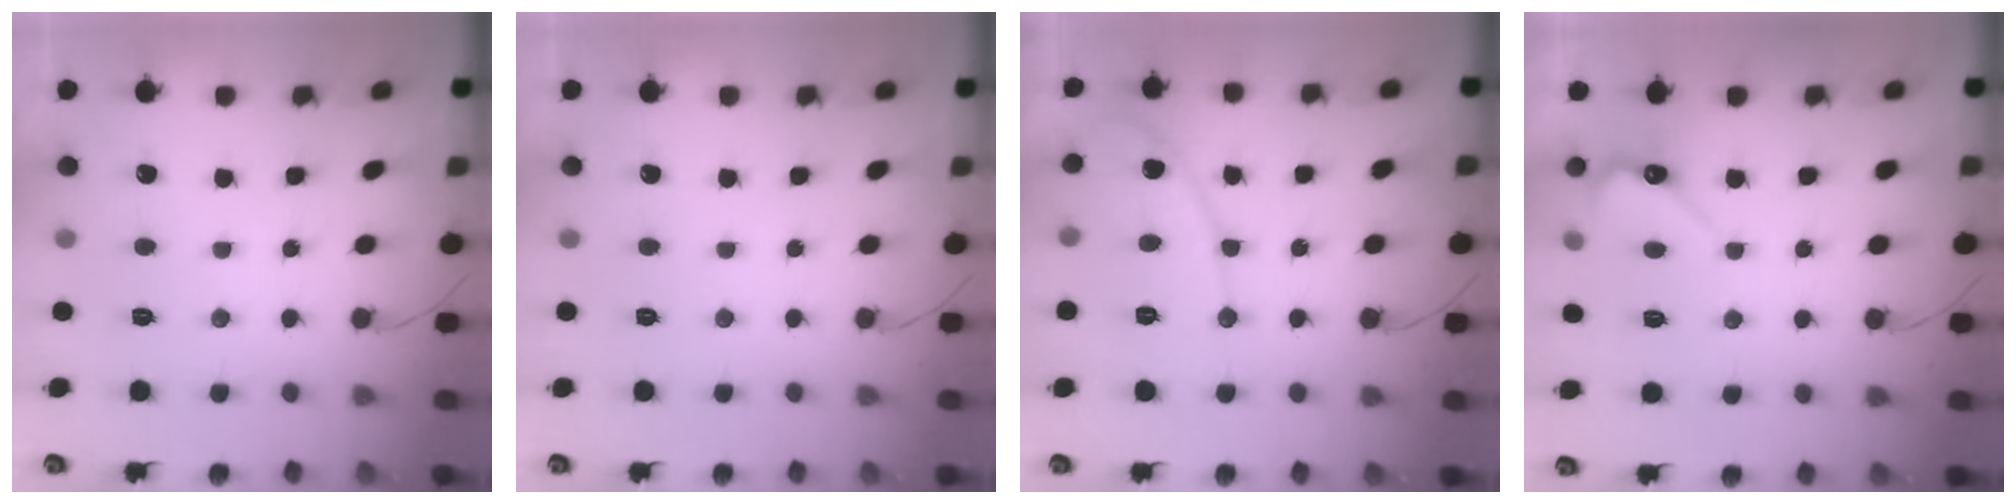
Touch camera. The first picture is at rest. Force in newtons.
{"total": 0.0}
{"total": 10.2, "press": 10.2, "slide": 0.4}
{"total": 3.4, "press": 3.4, "slide": 0.3}